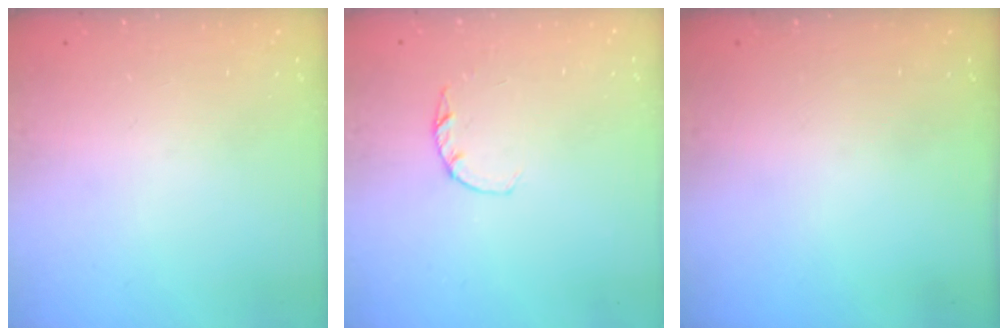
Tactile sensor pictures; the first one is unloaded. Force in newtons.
{"total": 2.2, "press": 2.2, "slide": 0.4}
{"total": 0.0}